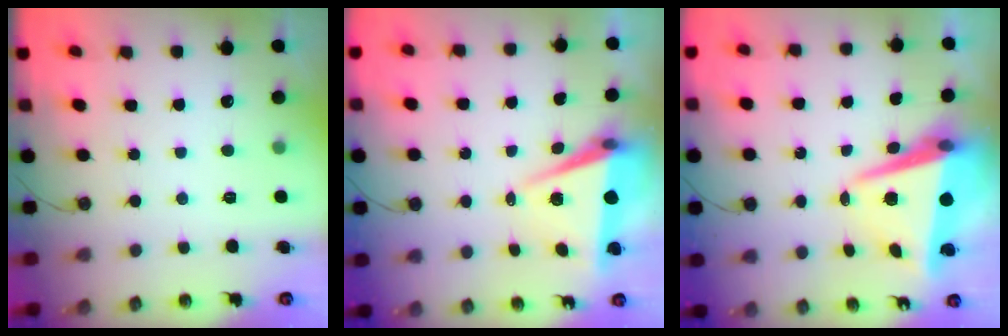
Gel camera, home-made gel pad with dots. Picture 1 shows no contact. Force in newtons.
{"total": 7.6, "press": 6.1, "slide": 4.5}
{"total": 10.6, "press": 10.4, "slide": 2.0}